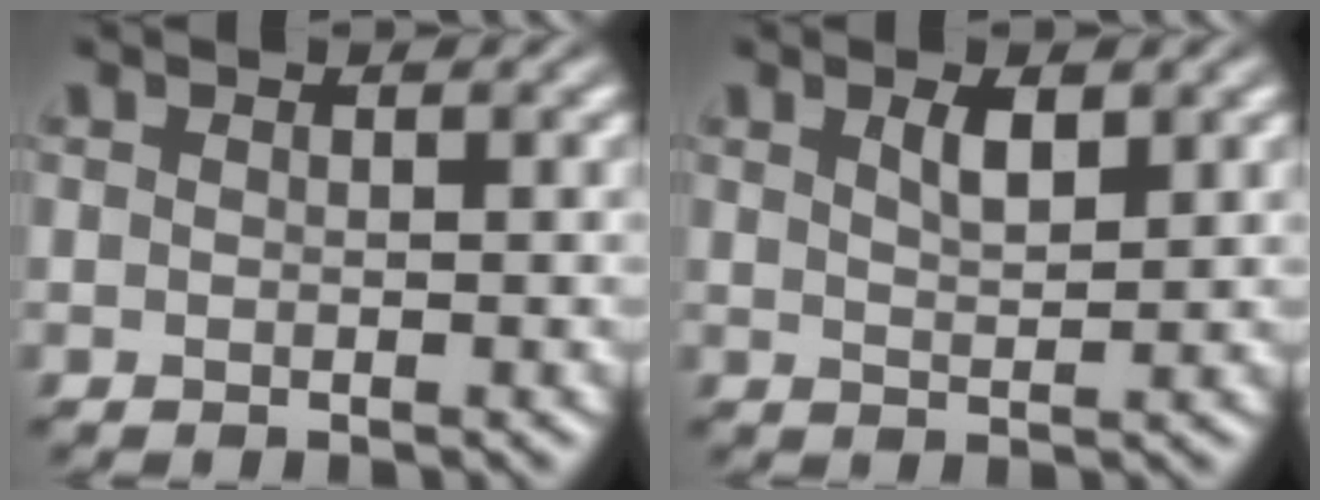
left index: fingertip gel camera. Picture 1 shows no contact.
{"total": 2.0, "force": [1.2, 0.6, 1.5], "torque": [-0.026, 0.000, 0.022]}